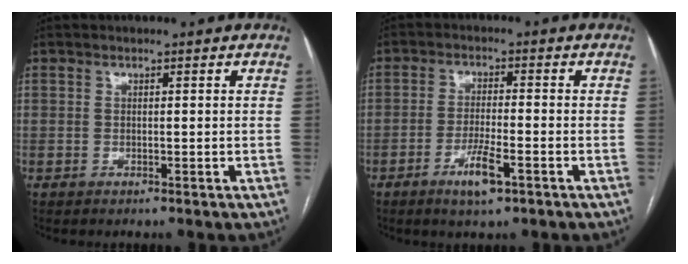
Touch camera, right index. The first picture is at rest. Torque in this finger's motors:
{"motor_torque": [0.50, 0.05, 0.20, 0.08]}